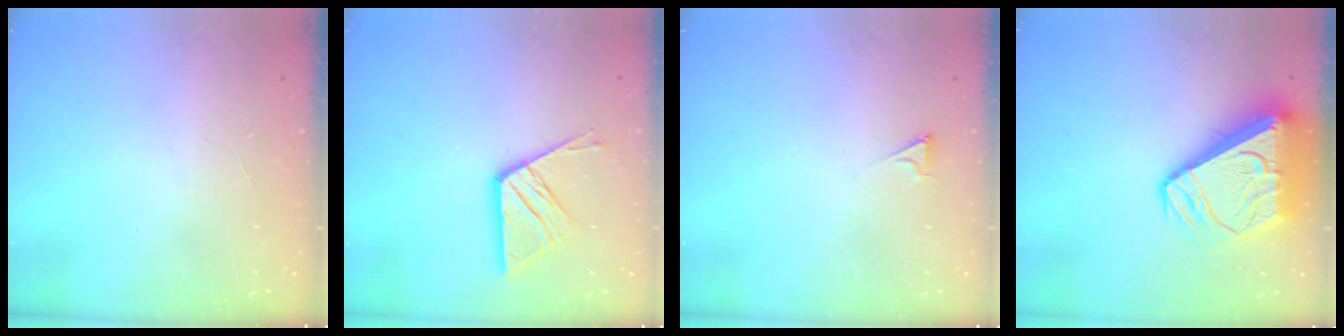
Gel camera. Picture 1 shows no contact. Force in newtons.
{"total": 11.4, "press": 11.4, "slide": 0.8}
{"total": 2.1, "press": 2.1, "slide": 0.3}
{"total": 15.3, "press": 15.3, "slide": 1.6}